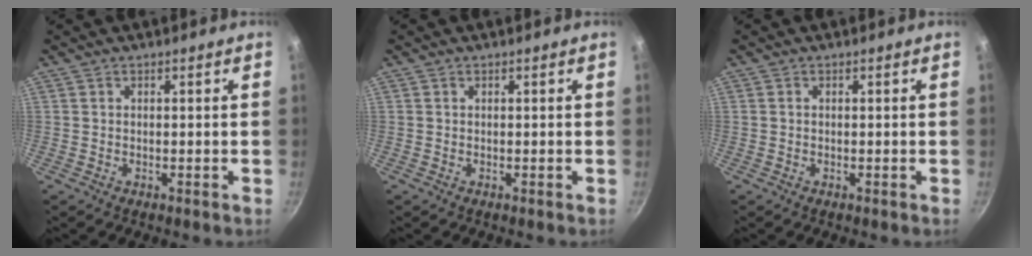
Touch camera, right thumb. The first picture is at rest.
{"total": 0.0}
{"total": 0.0}